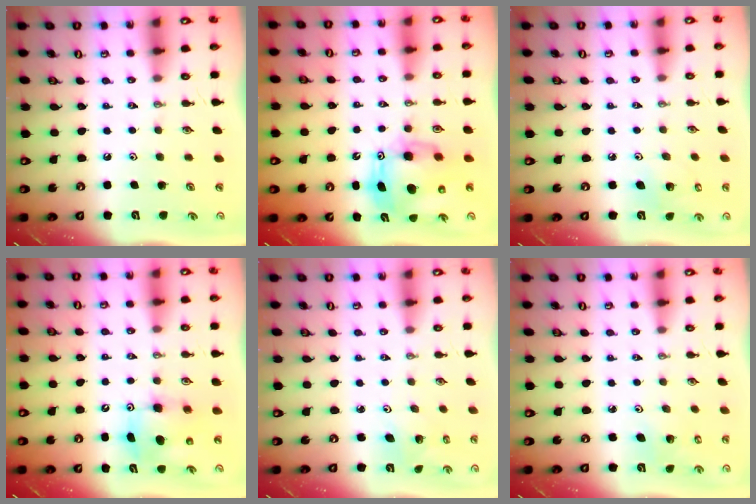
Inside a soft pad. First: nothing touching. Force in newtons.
{"total": 11.7, "press": 11.6, "slide": 1.3}
{"total": 5.9, "press": 5.5, "slide": 2.3}
{"total": 9.8, "press": 9.6, "slide": 2.0}
{"total": 2.7, "press": 2.7, "slide": 0.2}
{"total": 3.8, "press": 3.7, "slide": 0.4}